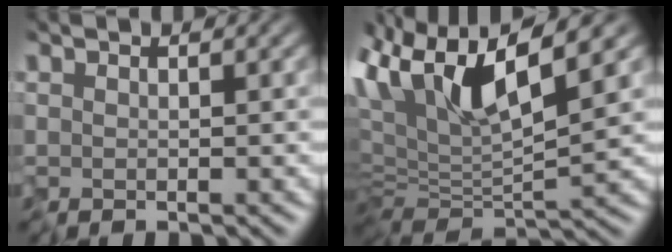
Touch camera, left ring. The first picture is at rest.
{"total": 8.8, "force": [2.2, 3.4, 7.8], "torque": [-0.156, 0.004, 0.037]}